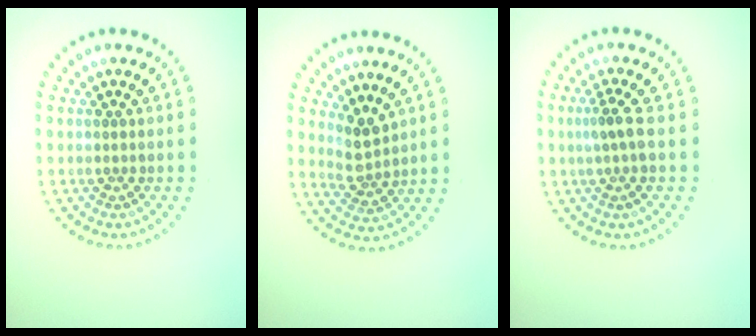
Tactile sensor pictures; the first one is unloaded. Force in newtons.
{"total": 2.6, "press": 2.0, "slide": 1.6}
{"total": 2.0, "press": 1.5, "slide": 1.3}